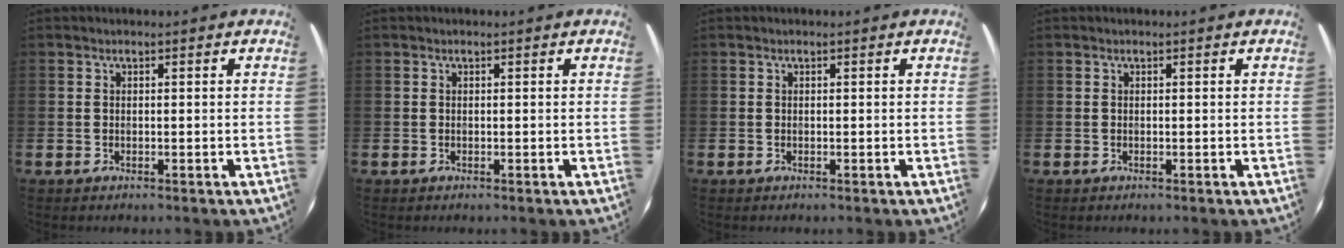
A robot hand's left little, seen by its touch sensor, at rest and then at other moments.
{"total": 0.0}
{"total": 0.0}
{"total": 0.0}